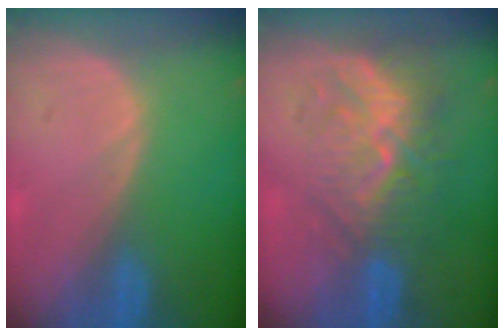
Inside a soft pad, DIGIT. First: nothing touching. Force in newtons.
{"total": 10.1, "press": 8.7, "slide": 5.1}